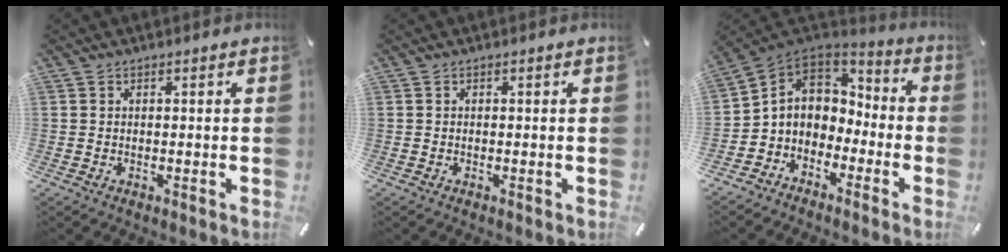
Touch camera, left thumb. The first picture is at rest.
{"total": 0.0}
{"total": 7.3, "force": [-1.5, 6.9, 1.9], "torque": [-0.056, 0.009, -0.026]}